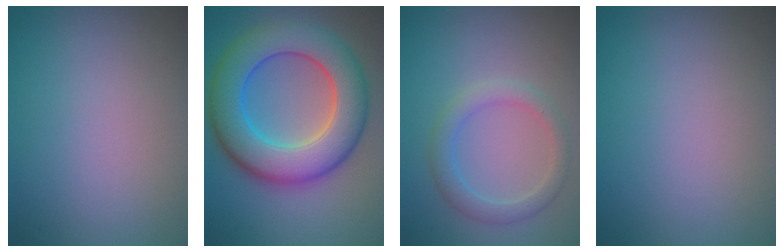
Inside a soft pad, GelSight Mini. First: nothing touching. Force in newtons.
{"total": 10.6, "press": 10.6, "slide": 0.1}
{"total": 2.6, "press": 2.6, "slide": 0.2}
{"total": 0.0}